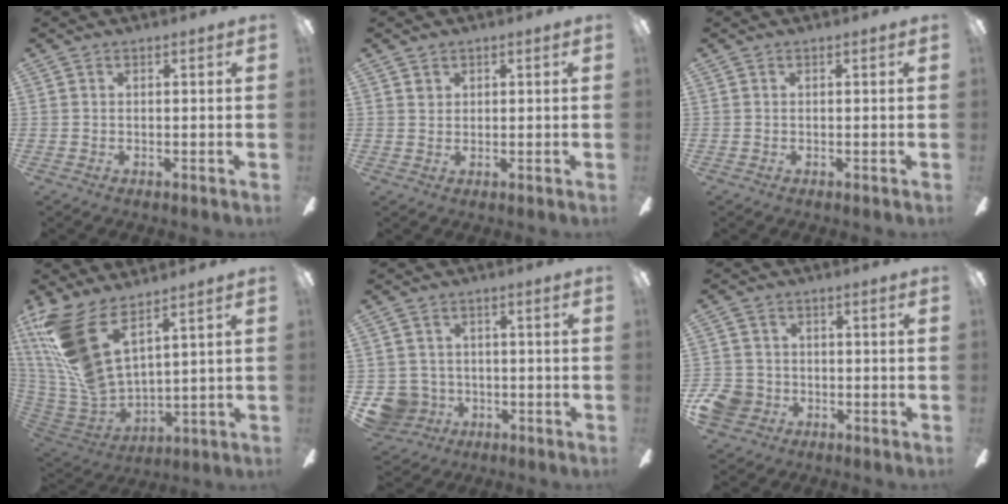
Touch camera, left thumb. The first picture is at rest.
{"total": 1.4, "force": [0.9, 1.0, 0.3], "torque": [0.002, -0.001, 0.016]}
{"total": 0.0}
{"total": 19.0, "force": [10.3, 7.6, 14.1], "torque": [-0.322, -0.066, 0.179]}
{"total": 6.7, "force": [-1.5, 6.4, 1.0], "torque": [-0.049, 0.006, -0.025]}
{"total": 7.8, "force": [-2.6, 6.8, 2.8], "torque": [-0.073, 0.025, -0.048]}